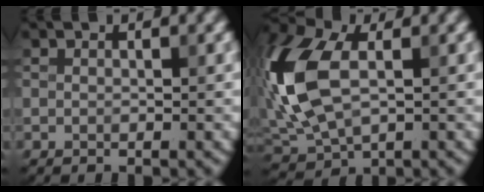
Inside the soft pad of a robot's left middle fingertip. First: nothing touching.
{"total": 10.2, "force": [0.8, 6.1, 8.1], "torque": [-0.211, 0.007, 0.008]}